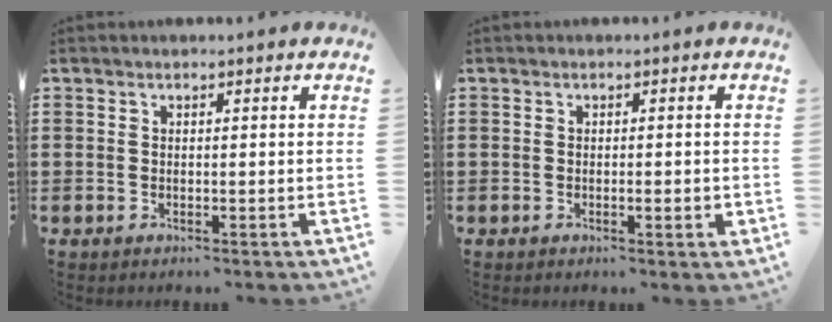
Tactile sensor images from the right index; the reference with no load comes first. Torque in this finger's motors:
{"motor_torque": [0.59, -0.06, 0.06, 0.01]}